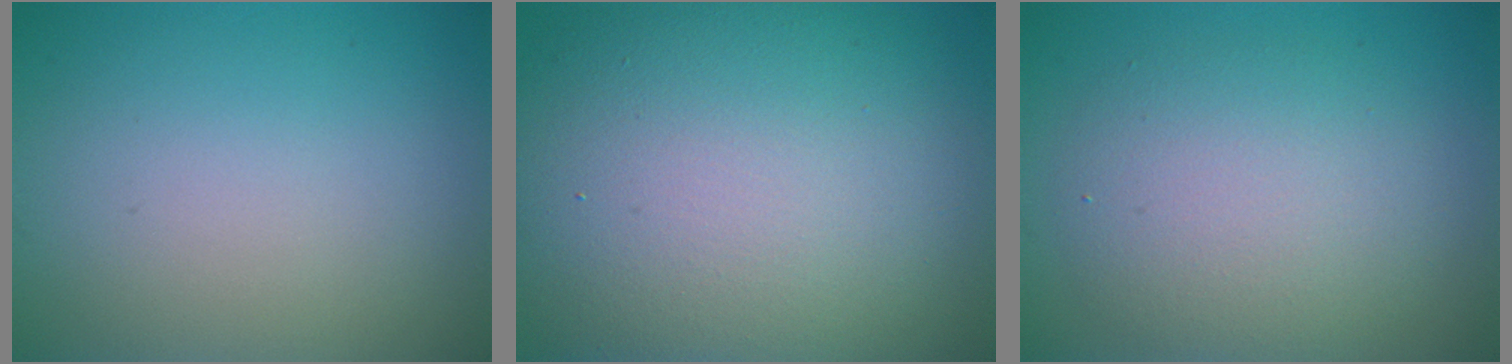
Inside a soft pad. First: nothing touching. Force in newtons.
{"total": 15.1, "press": 15.1, "slide": 1.0}
{"total": 5.2, "press": 5.2, "slide": 0.1}